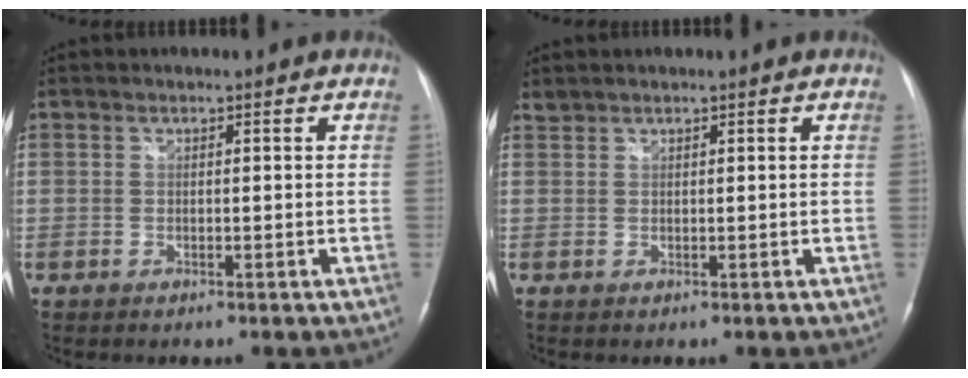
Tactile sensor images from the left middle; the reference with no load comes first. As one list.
[{"total": 0.8, "force": [0.8, 0.0, -0.1], "torque": [-0.004, 0.009, 0.021]}]